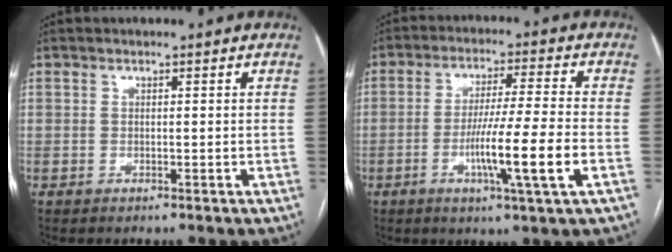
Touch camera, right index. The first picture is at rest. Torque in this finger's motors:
{"motor_torque": [2.14, 0.00, 0.92, 0.21]}